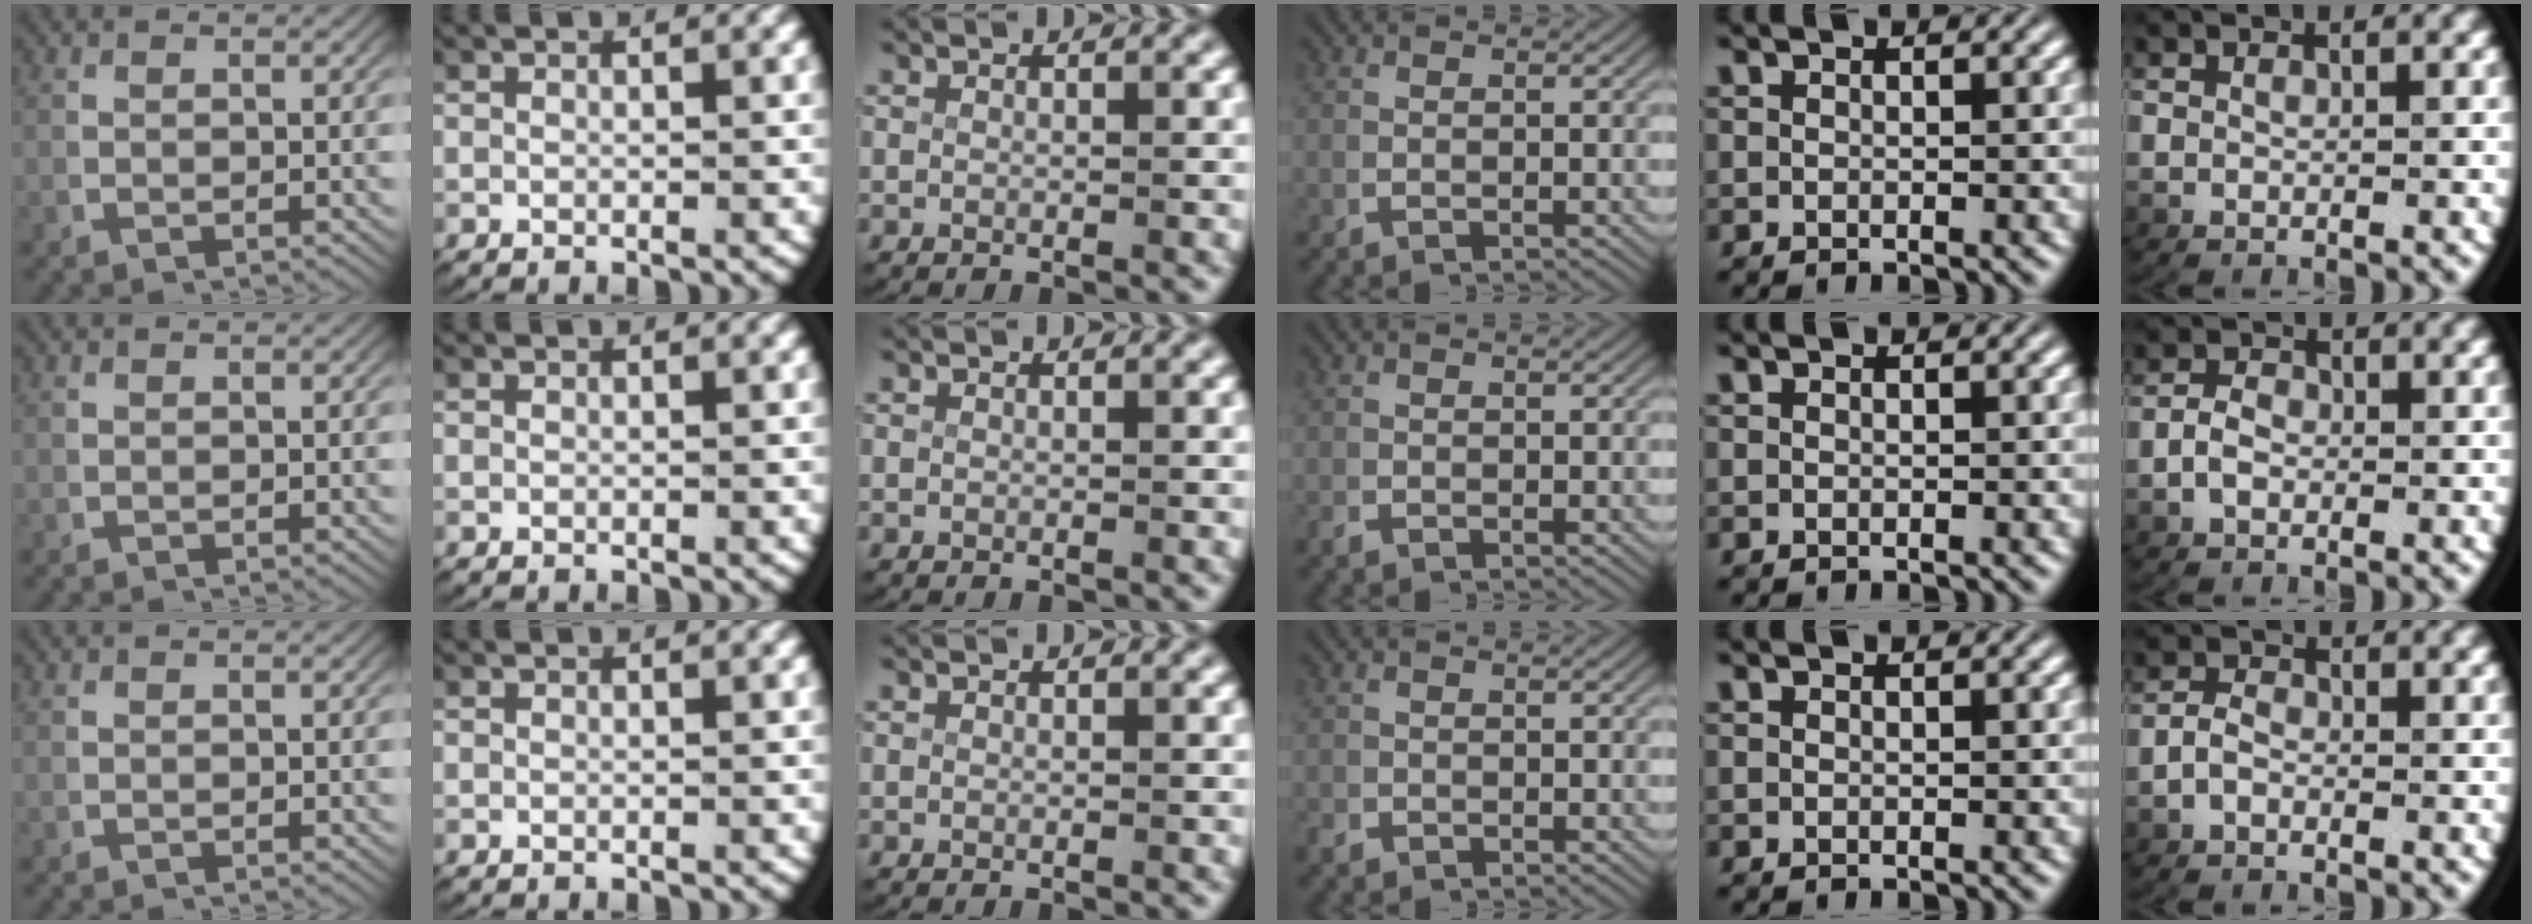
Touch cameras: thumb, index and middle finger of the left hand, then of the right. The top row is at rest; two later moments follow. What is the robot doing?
{"motion": "lift_and_place", "object": "paper towel"}